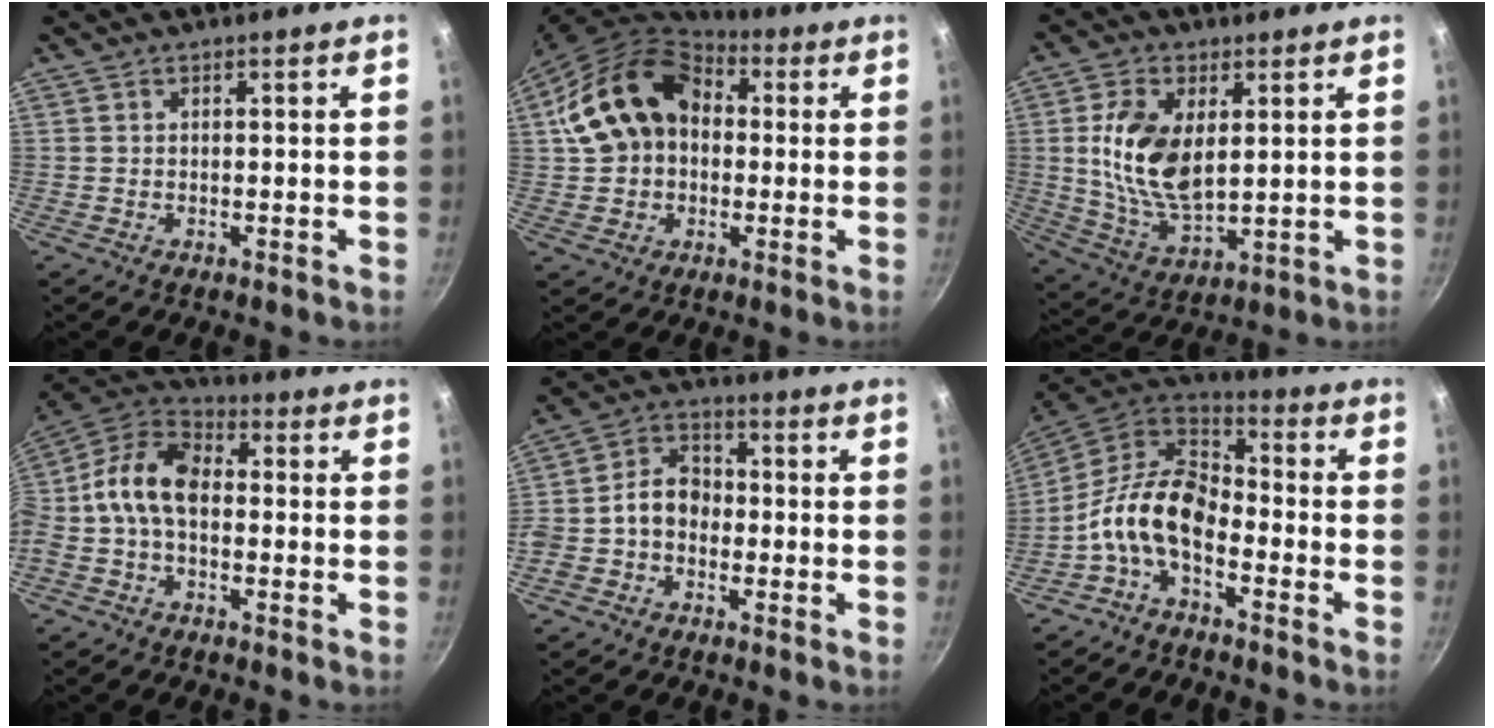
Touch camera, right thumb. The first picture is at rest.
{"total": 17.8, "force": [2.5, 13.5, 11.3], "torque": [-0.188, 0.036, 0.035]}
{"total": 13.8, "force": [2.7, 7.6, 11.2], "torque": [-0.207, -0.016, 0.059]}
{"total": 11.7, "force": [-0.5, 7.8, 8.7], "torque": [-0.145, 0.042, -0.032]}
{"total": 7.7, "force": [-1.7, 6.0, 4.5], "torque": [-0.052, 0.032, -0.045]}
{"total": 13.0, "force": [-4.7, 7.5, 9.5], "torque": [-0.171, 0.058, -0.115]}